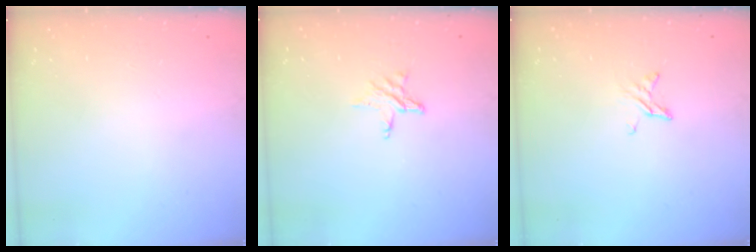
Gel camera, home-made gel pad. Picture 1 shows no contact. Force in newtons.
{"total": 5.6, "press": 5.5, "slide": 0.5}
{"total": 2.9, "press": 2.9, "slide": 0.3}